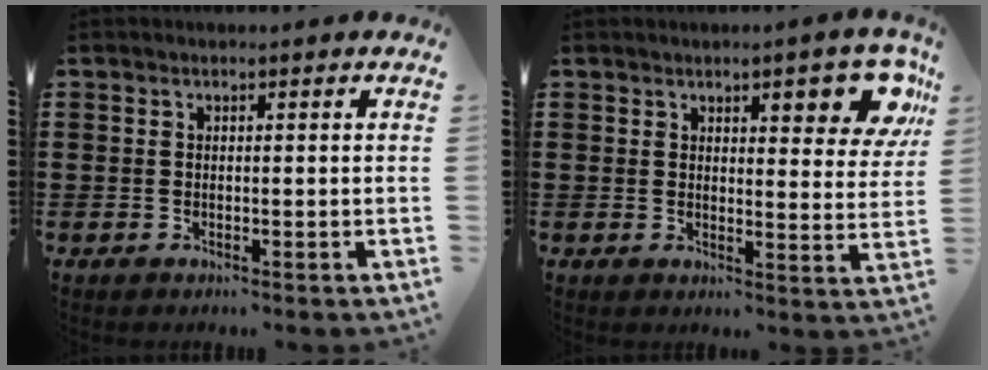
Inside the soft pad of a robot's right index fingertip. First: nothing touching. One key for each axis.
{"total": 8.1, "fx": 4.6, "fy": 2.5, "fz": 6.2, "tx": -0.080, "ty": -0.013, "tz": 0.072}